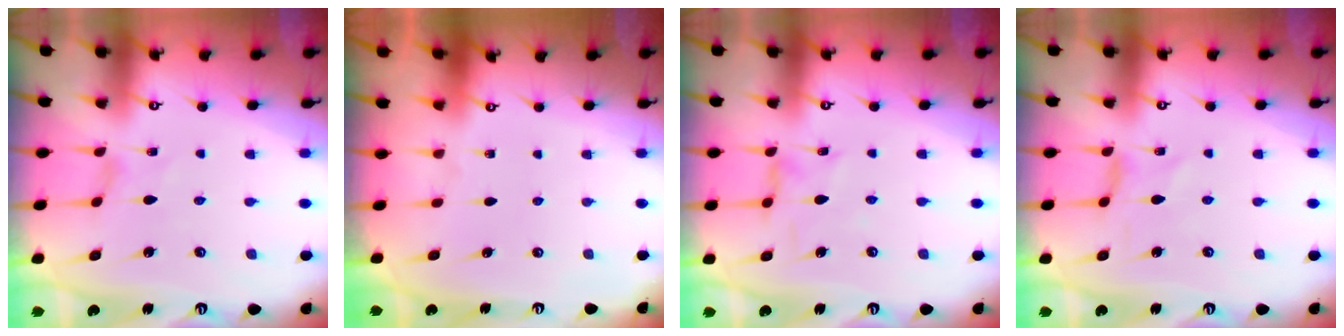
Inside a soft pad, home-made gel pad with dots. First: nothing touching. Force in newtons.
{"total": 0.0}
{"total": 3.0, "press": 2.9, "slide": 0.3}
{"total": 0.0}